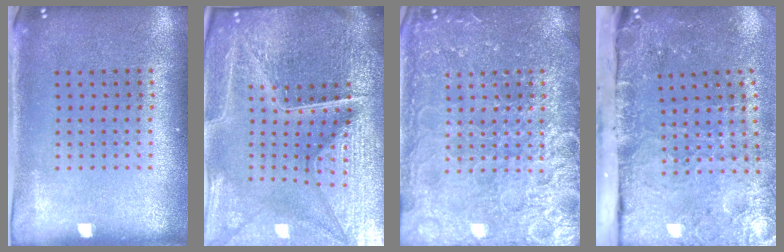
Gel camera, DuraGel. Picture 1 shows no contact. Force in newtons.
{"total": 7.1, "press": 6.2, "slide": 3.4}
{"total": 6.9, "press": 6.8, "slide": 0.8}
{"total": 4.8, "press": 3.7, "slide": 3.0}